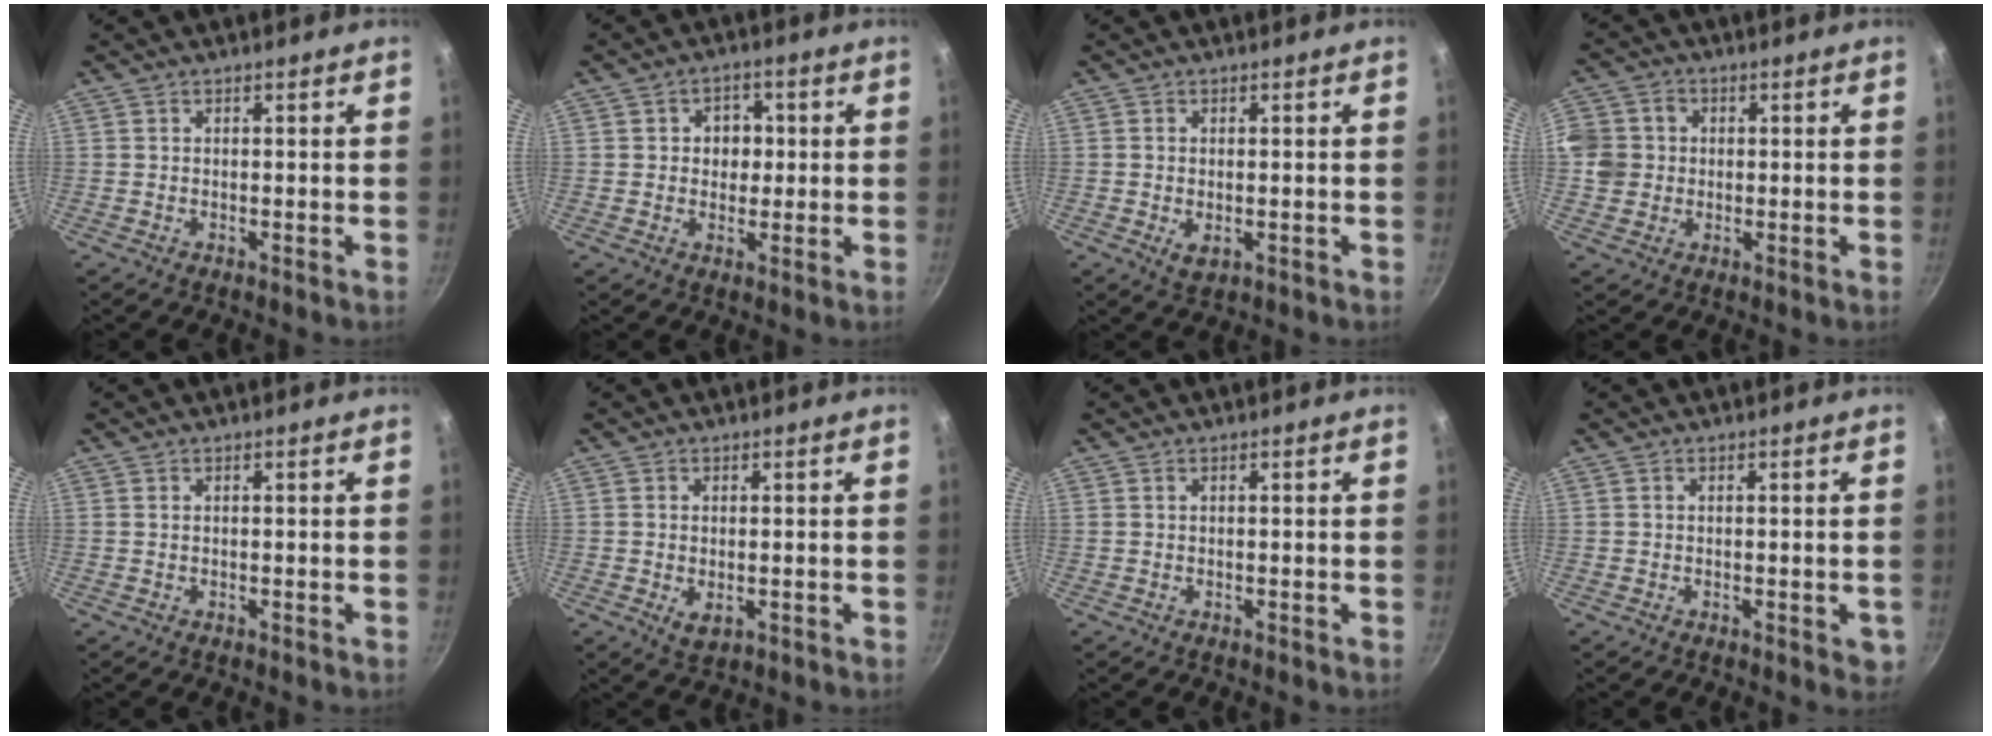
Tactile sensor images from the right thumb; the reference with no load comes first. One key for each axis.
{"total": 5.1, "fx": 0.5, "fy": 4.3, "fz": 2.7, "tx": -0.011, "ty": 0.003, "tz": 0.004}
{"total": 2.7, "fx": -0.5, "fy": 1.6, "fz": 2.2, "tx": -0.036, "ty": -0.008, "tz": -0.005}
{"total": 7.2, "fx": 0.1, "fy": 6.8, "fz": 2.5, "tx": -0.024, "ty": 0.006, "tz": -0.013}
{"total": 0.0}
{"total": 3.1, "fx": -0.5, "fy": 1.8, "fz": 2.4, "tx": -0.040, "ty": -0.010, "tz": -0.004}
{"total": 0.0}
{"total": 2.8, "fx": -0.4, "fy": 1.3, "fz": 2.5, "tx": -0.020, "ty": -0.003, "tz": -0.004}